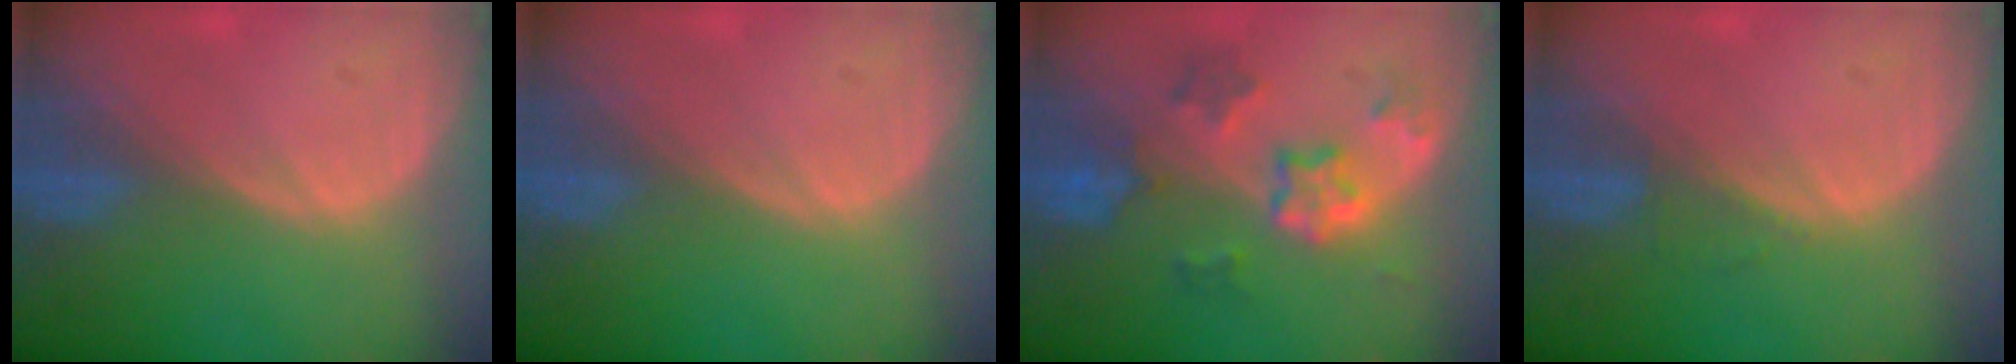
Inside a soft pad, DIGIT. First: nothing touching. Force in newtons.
{"total": 0.0}
{"total": 7.1, "press": 6.4, "slide": 3.2}
{"total": 0.7, "press": 0.7, "slide": 0.1}